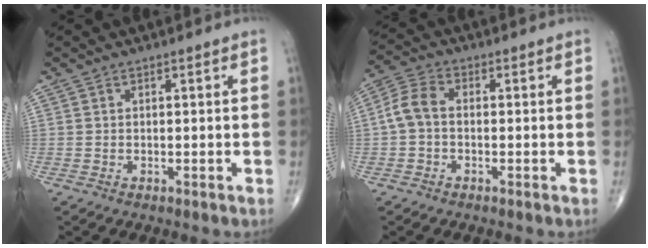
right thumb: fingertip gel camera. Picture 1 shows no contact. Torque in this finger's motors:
{"motor_torque": [-0.27, 0.45, 0.58, 0.00, 0.10]}